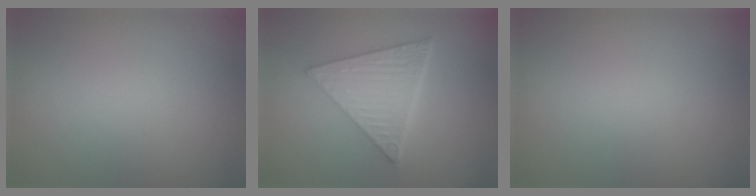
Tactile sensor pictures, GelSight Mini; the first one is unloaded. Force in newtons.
{"total": 6.2, "press": 4.4, "slide": 4.4}
{"total": 0.0}